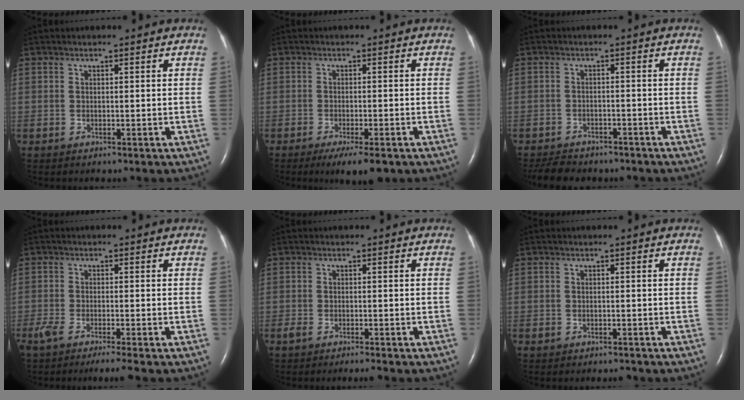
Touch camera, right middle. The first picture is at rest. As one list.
[{"total": 5.6, "force": [-3.8, 0.9, 4.0], "torque": [-0.057, -0.014, -0.052]}, {"total": 7.2, "force": [-6.4, 2.6, 2.2], "torque": [-0.045, -0.006, -0.090]}, {"total": 5.8, "force": [-4.4, 0.0, 3.8], "torque": [-0.063, -0.015, -0.075]}, {"total": 2.4, "force": [-1.9, 0.3, 1.5], "torque": [-0.028, -0.007, -0.031]}, {"total": 1.3, "force": [-1.0, 0.6, 0.5], "torque": [-0.010, 0.000, -0.012]}]